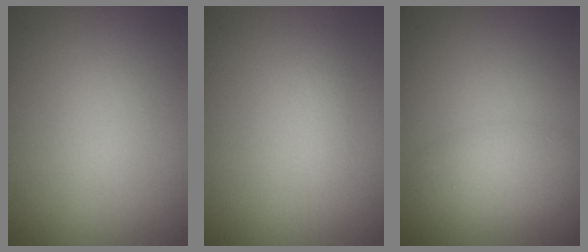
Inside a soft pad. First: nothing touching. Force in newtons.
{"total": 0.8, "press": 0.8, "slide": 0.0}
{"total": 2.8, "press": 2.8, "slide": 0.1}